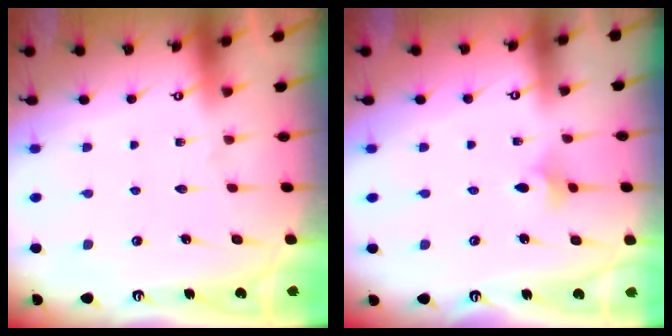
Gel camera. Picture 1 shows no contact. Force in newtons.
{"total": 3.0, "press": 2.9, "slide": 0.7}